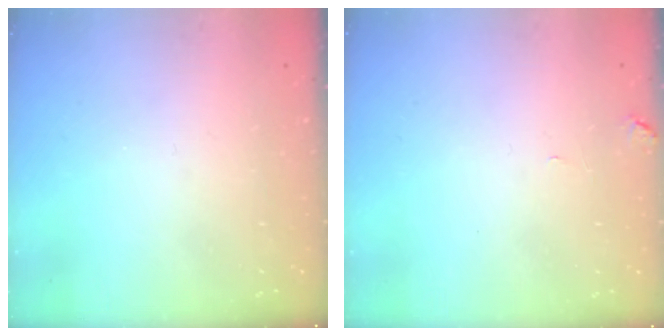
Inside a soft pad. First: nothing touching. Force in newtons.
{"total": 0.0}